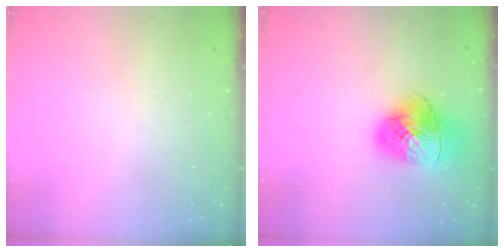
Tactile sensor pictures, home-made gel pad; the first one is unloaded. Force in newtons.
{"total": 13.4, "press": 13.3, "slide": 1.7}